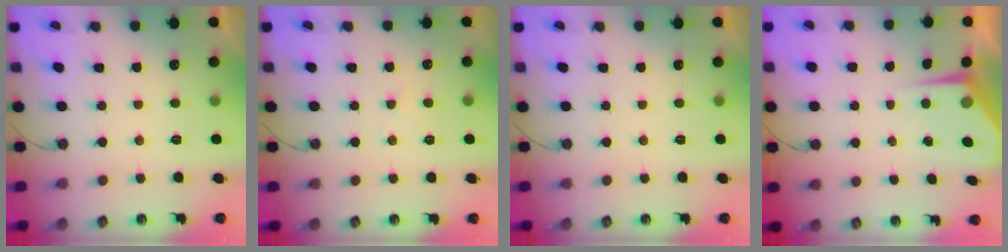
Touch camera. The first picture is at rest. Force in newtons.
{"total": 6.0, "press": 6.0, "slide": 0.9}
{"total": 0.0}
{"total": 4.3, "press": 4.2, "slide": 0.3}